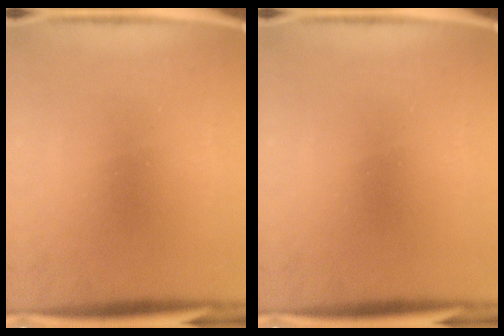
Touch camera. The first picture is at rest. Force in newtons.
{"total": 0.0}